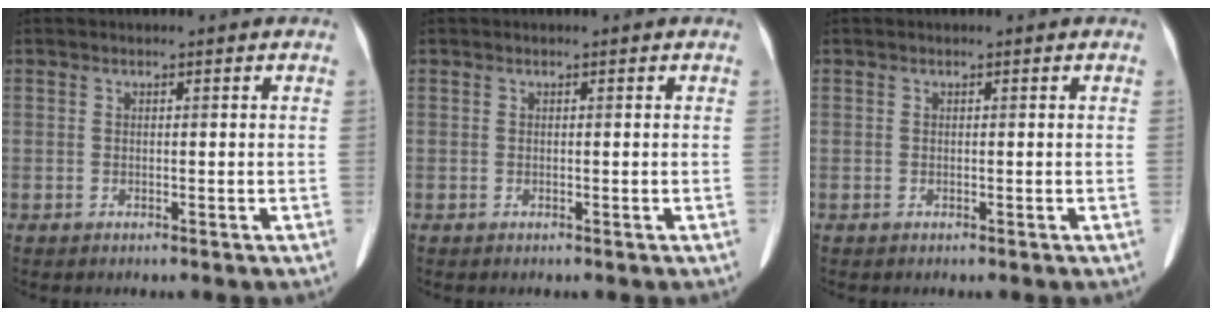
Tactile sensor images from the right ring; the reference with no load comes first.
{"total": 0.0}
{"total": 0.0}